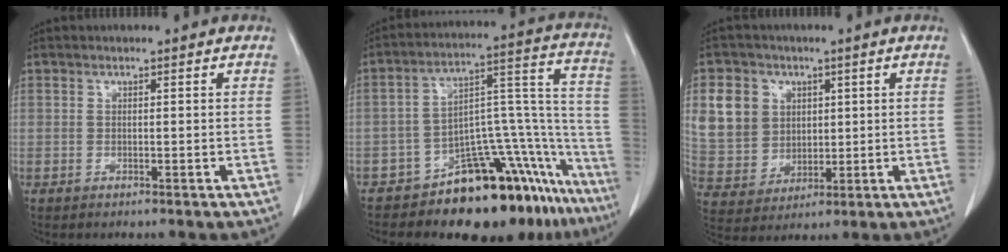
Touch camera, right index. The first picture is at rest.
{"total": 20.3, "force": [-16.1, 6.2, 10.7], "torque": [-0.044, 0.077, -0.225]}
{"total": 10.1, "force": [3.4, 8.8, 3.5], "torque": [-0.094, 0.021, 0.076]}